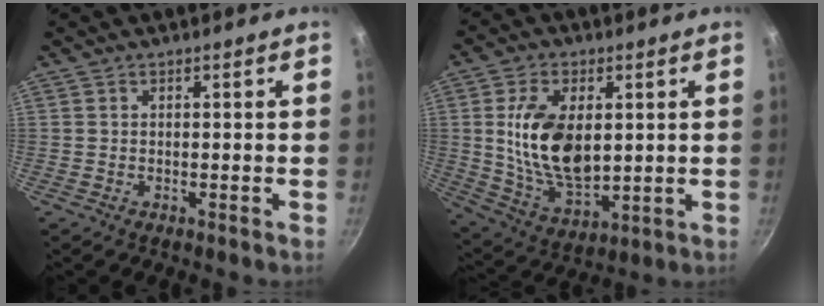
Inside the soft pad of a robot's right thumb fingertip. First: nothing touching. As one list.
[{"total": 15.7, "force": [2.2, 9.1, 12.6], "torque": [-0.217, -0.017, 0.050]}]